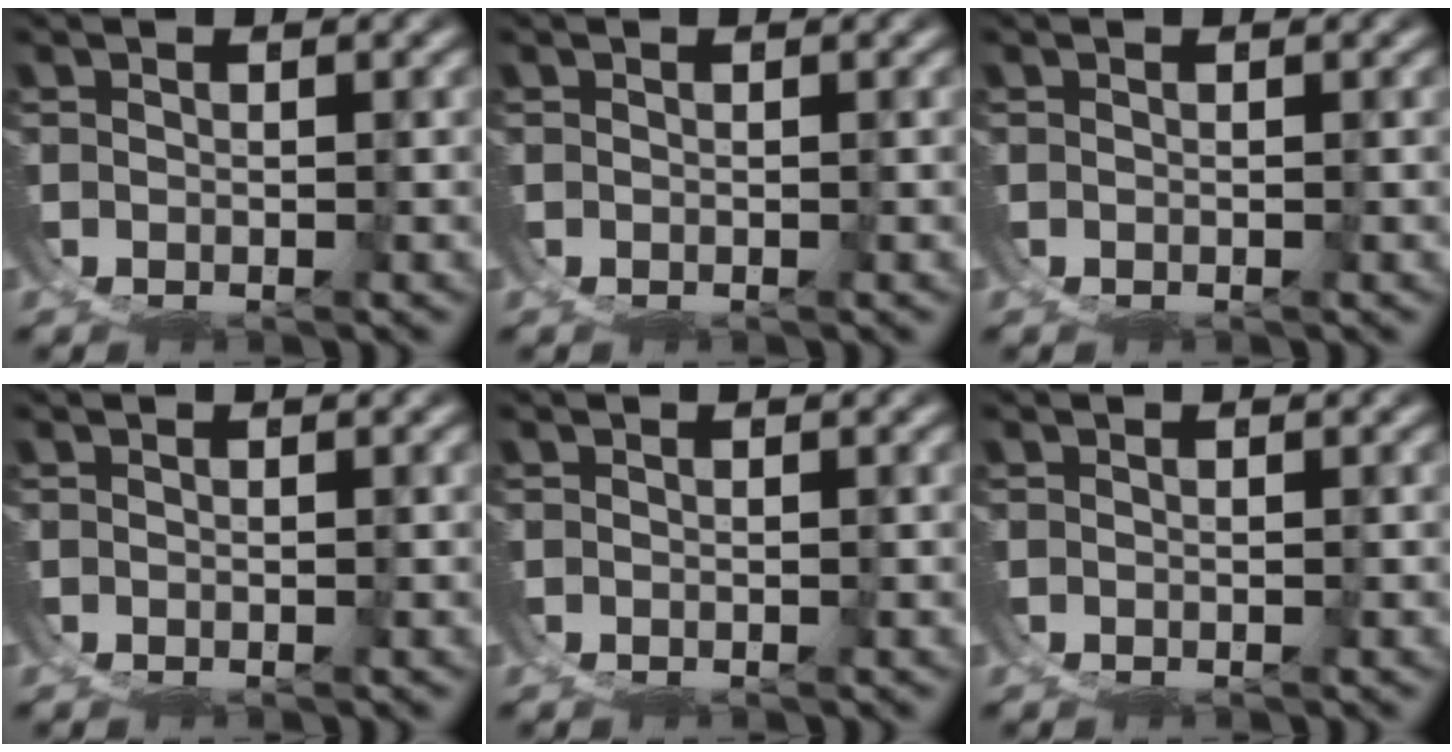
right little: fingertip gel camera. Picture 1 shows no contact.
{"total": 0.0}
{"total": 0.0}
{"total": 0.0}
{"total": 0.0}
{"total": 0.0}